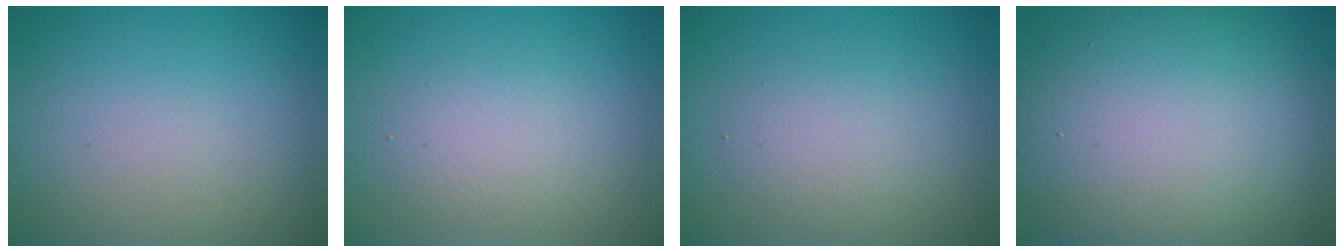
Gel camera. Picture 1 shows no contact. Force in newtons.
{"total": 2.4, "press": 2.4, "slide": 0.1}
{"total": 2.4, "press": 2.4, "slide": 0.1}
{"total": 15.1, "press": 15.1, "slide": 1.4}